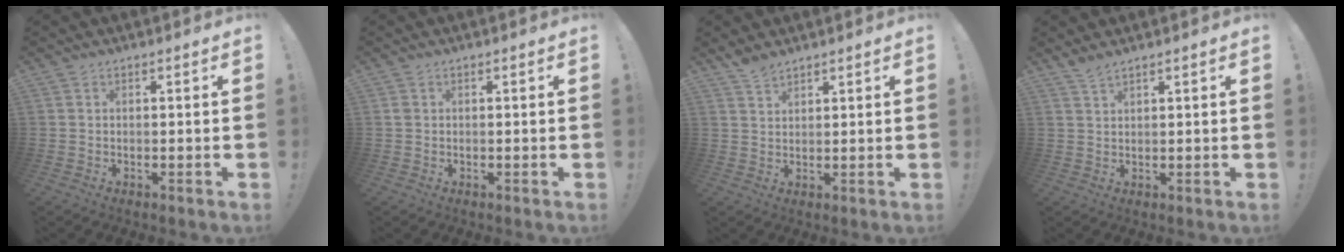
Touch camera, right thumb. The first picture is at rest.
{"total": 0.9, "force": [0.1, 0.8, 0.3], "torque": [-0.011, 0.006, 0.004]}
{"total": 3.4, "force": [3.0, 1.1, 1.2], "torque": [-0.016, -0.021, 0.054]}
{"total": 2.3, "force": [2.1, 0.2, 0.9], "torque": [-0.025, -0.008, 0.039]}